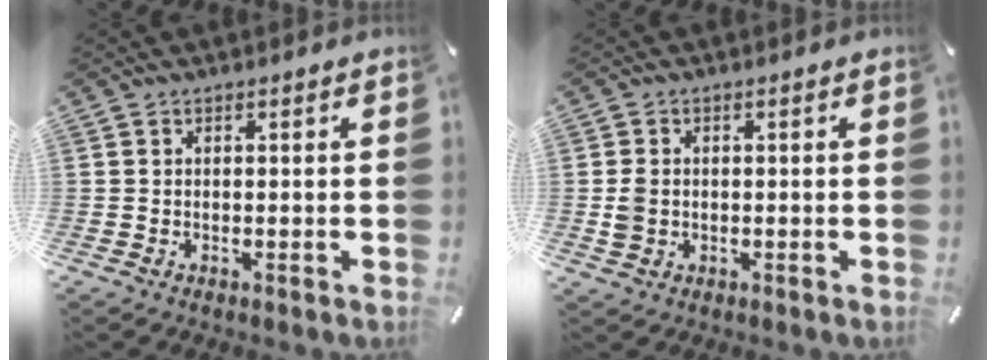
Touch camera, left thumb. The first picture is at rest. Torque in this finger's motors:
{"motor_torque": [-0.35, 0.40, 0.39, 0.02, 0.11]}